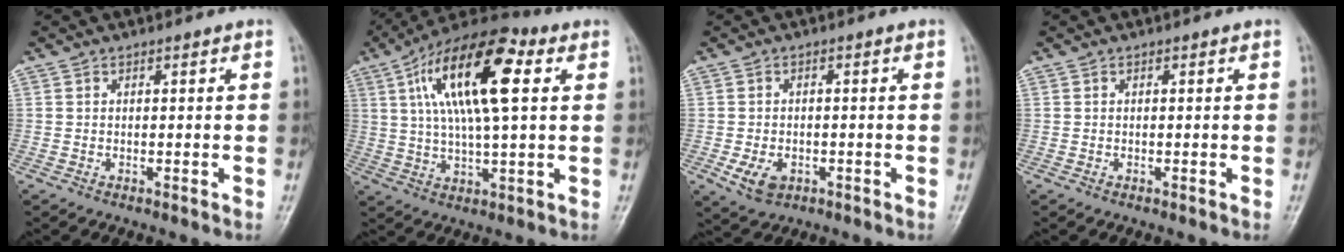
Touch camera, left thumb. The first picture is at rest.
{"total": 19.0, "force": [5.5, 6.7, 16.9], "torque": [-0.292, 0.015, 0.085]}
{"total": 5.0, "force": [-1.8, 3.4, 3.1], "torque": [-0.053, 0.002, -0.025]}
{"total": 0.0}